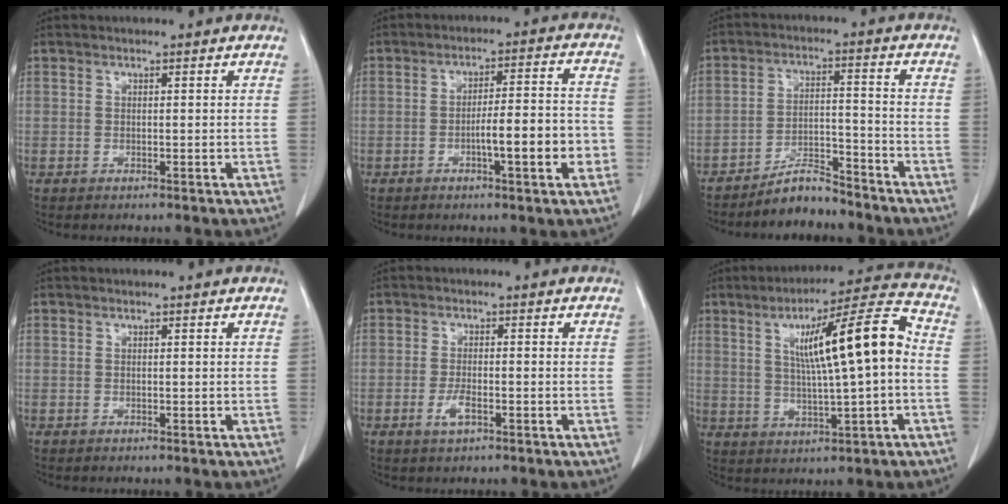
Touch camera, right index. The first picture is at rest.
{"total": 8.5, "force": [-2.8, 1.1, 8.0], "torque": [-0.122, 0.016, -0.040]}
{"total": 6.0, "force": [-5.6, 1.5, 1.7], "torque": [-0.028, 0.005, -0.099]}
{"total": 0.0}
{"total": 2.8, "force": [-1.3, 0.8, 2.4], "torque": [-0.049, -0.001, -0.023]}
{"total": 14.0, "force": [1.4, 0.8, 13.9], "torque": [-0.216, 0.021, 0.022]}